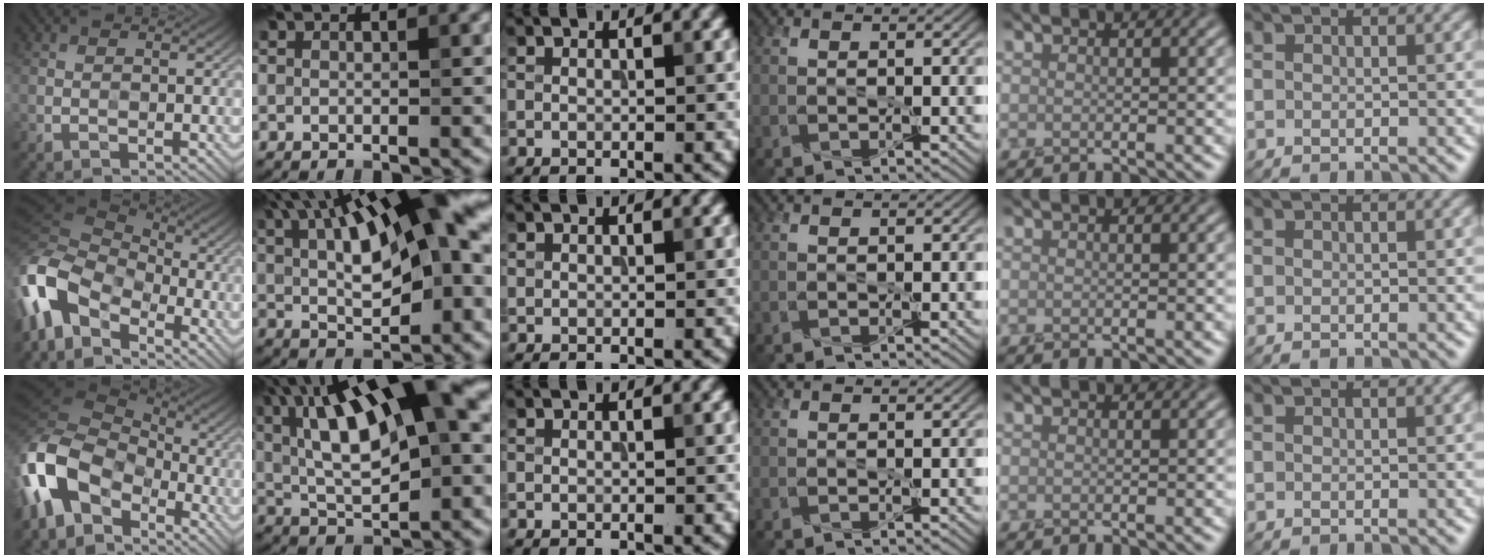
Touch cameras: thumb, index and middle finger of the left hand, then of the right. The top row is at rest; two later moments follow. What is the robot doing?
{"motion": "peel", "object": "sticker"}